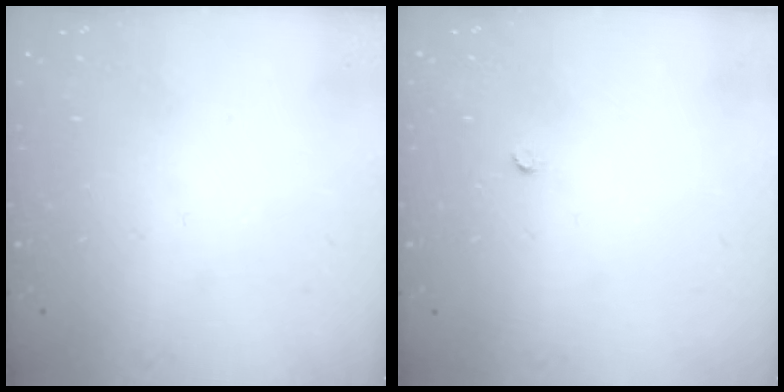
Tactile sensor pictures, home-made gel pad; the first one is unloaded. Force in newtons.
{"total": 2.2, "press": 2.2, "slide": 0.3}